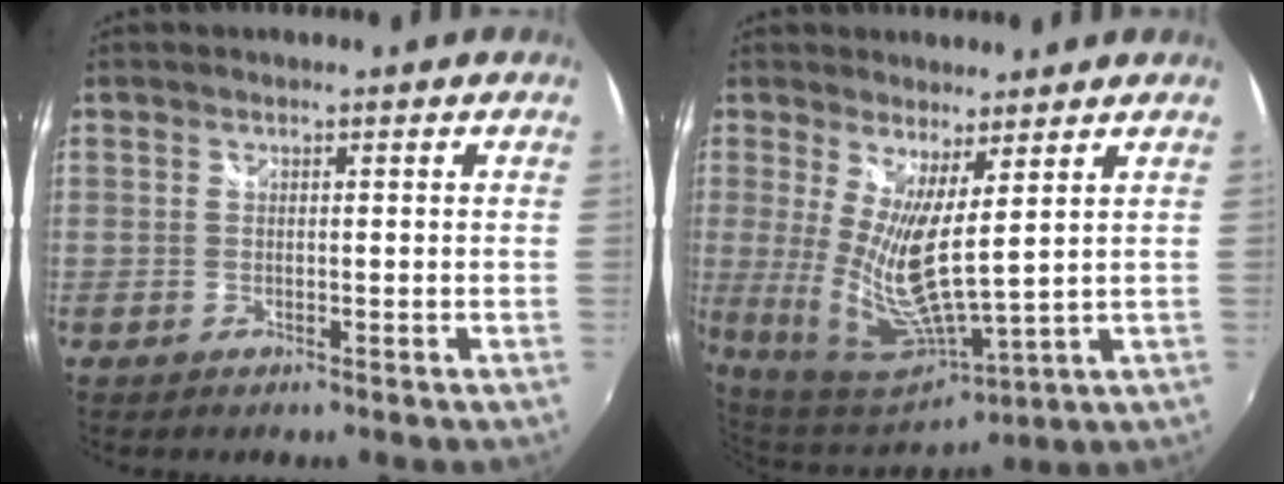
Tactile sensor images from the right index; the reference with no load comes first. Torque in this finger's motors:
{"motor_torque": [1.11, 1.03, 0.84, 0.18]}